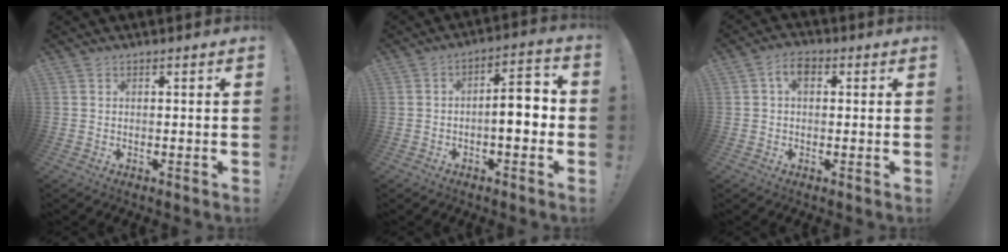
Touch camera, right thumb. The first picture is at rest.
{"total": 9.0, "force": [-1.9, 3.5, 8.1], "torque": [-0.109, 0.013, -0.034]}
{"total": 4.8, "force": [1.0, 3.0, 3.7], "torque": [-0.058, 0.010, 0.017]}